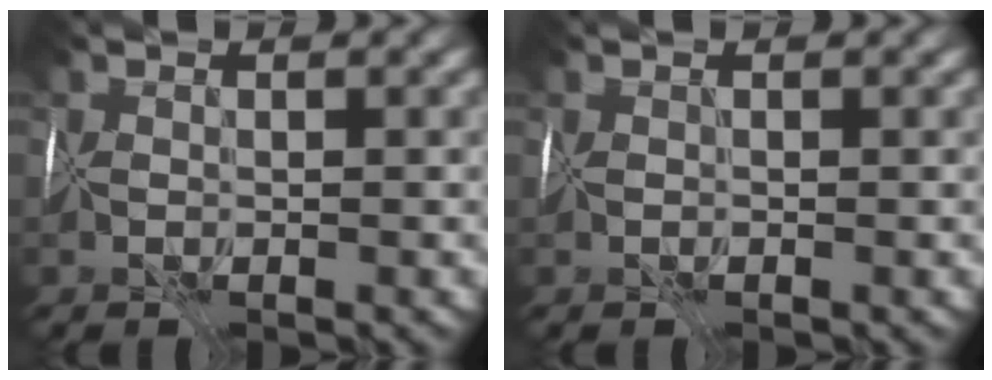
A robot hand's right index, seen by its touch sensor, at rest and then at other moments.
{"total": 0.0}